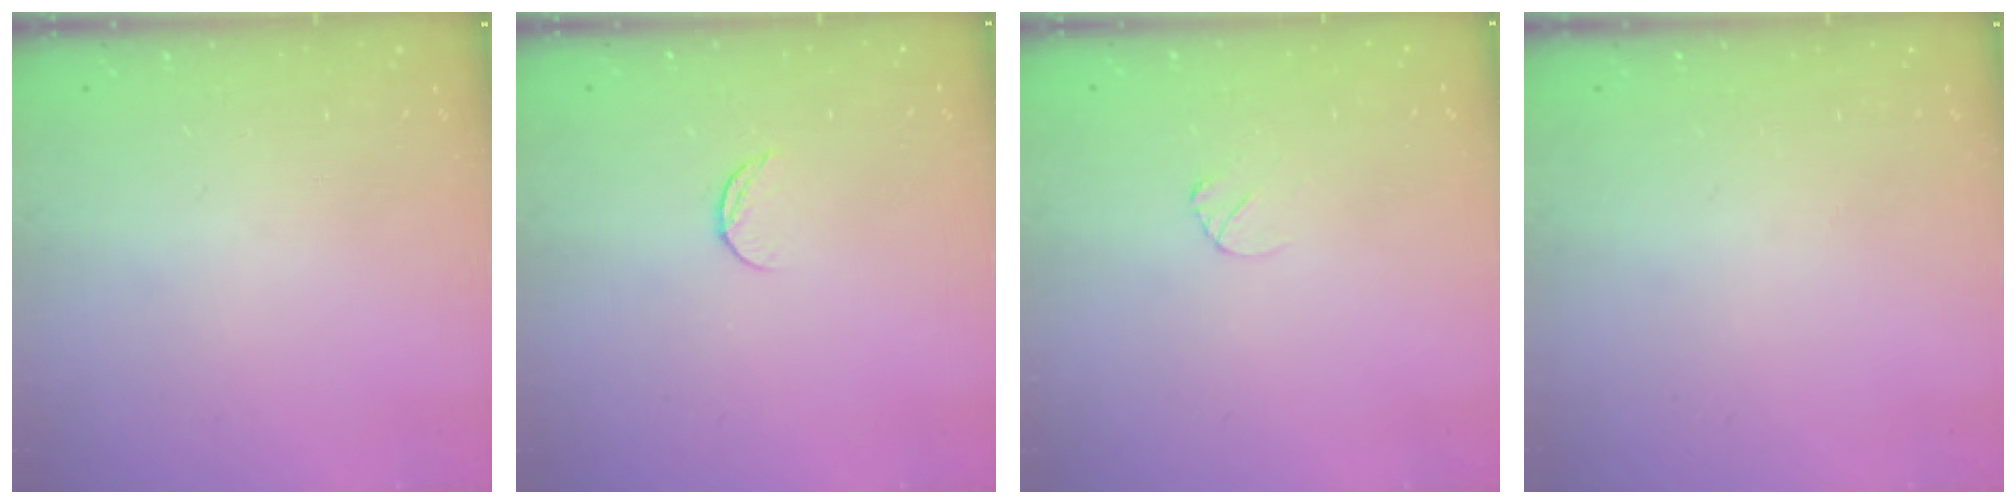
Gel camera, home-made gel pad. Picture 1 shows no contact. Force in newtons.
{"total": 4.4, "press": 4.4, "slide": 0.4}
{"total": 2.8, "press": 2.8, "slide": 0.3}
{"total": 0.0}